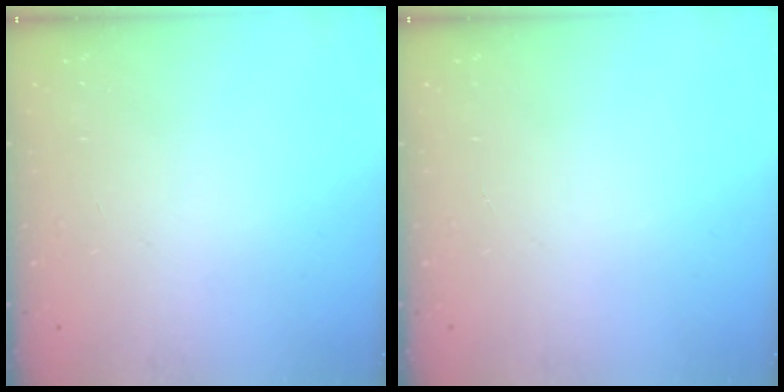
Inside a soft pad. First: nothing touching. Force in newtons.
{"total": 0.0}